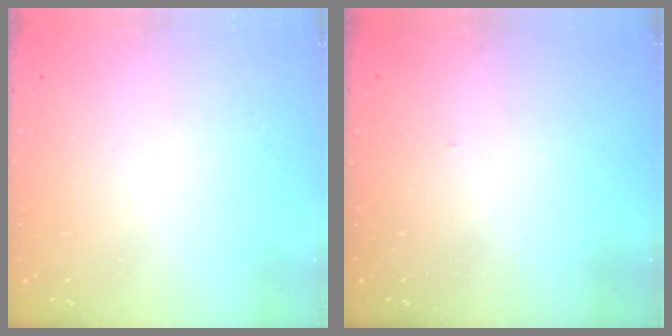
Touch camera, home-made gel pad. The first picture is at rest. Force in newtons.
{"total": 3.1, "press": 3.1, "slide": 0.5}